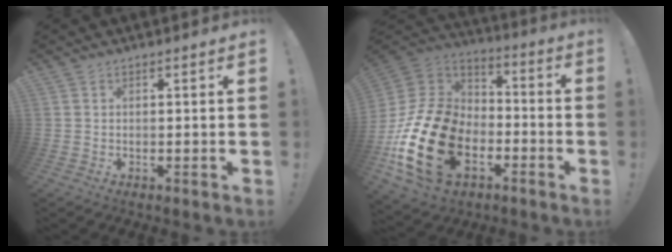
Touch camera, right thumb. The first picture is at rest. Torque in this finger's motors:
{"motor_torque": [2.55, 2.46, 1.55, -1.22, 0.26]}